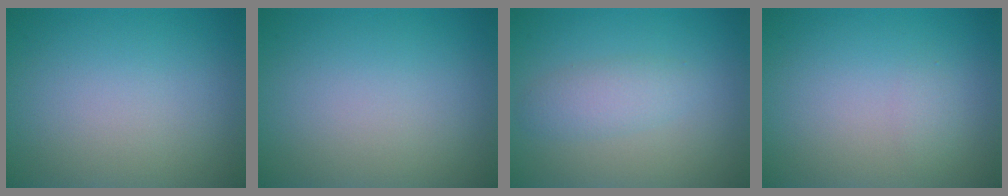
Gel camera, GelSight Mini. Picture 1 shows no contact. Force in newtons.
{"total": 0.0}
{"total": 2.1, "press": 2.1, "slide": 0.1}
{"total": 0.9, "press": 0.9, "slide": 0.0}